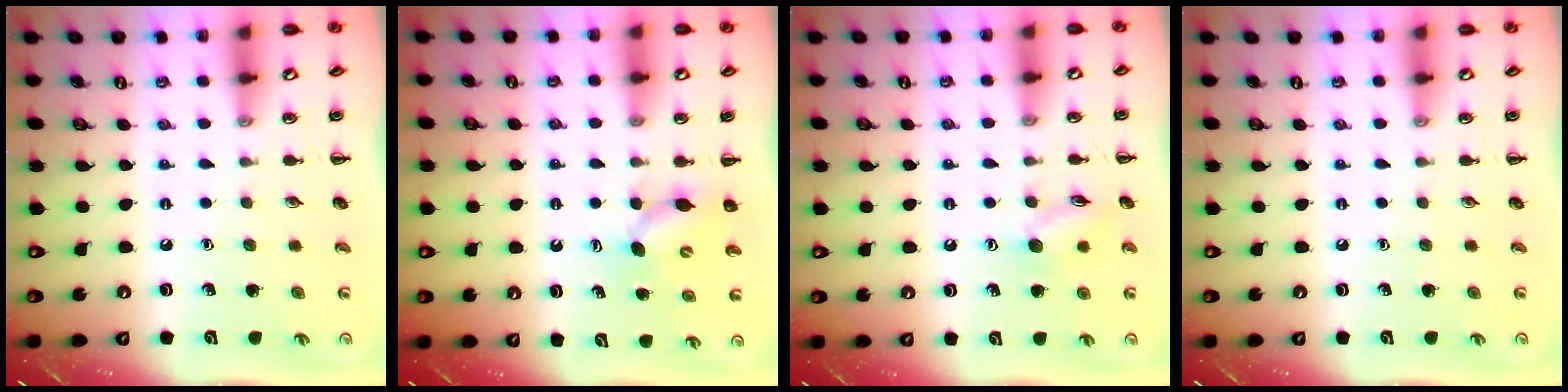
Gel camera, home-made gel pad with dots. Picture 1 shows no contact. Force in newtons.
{"total": 5.0, "press": 4.9, "slide": 1.0}
{"total": 8.7, "press": 8.7, "slide": 0.8}
{"total": 0.0}